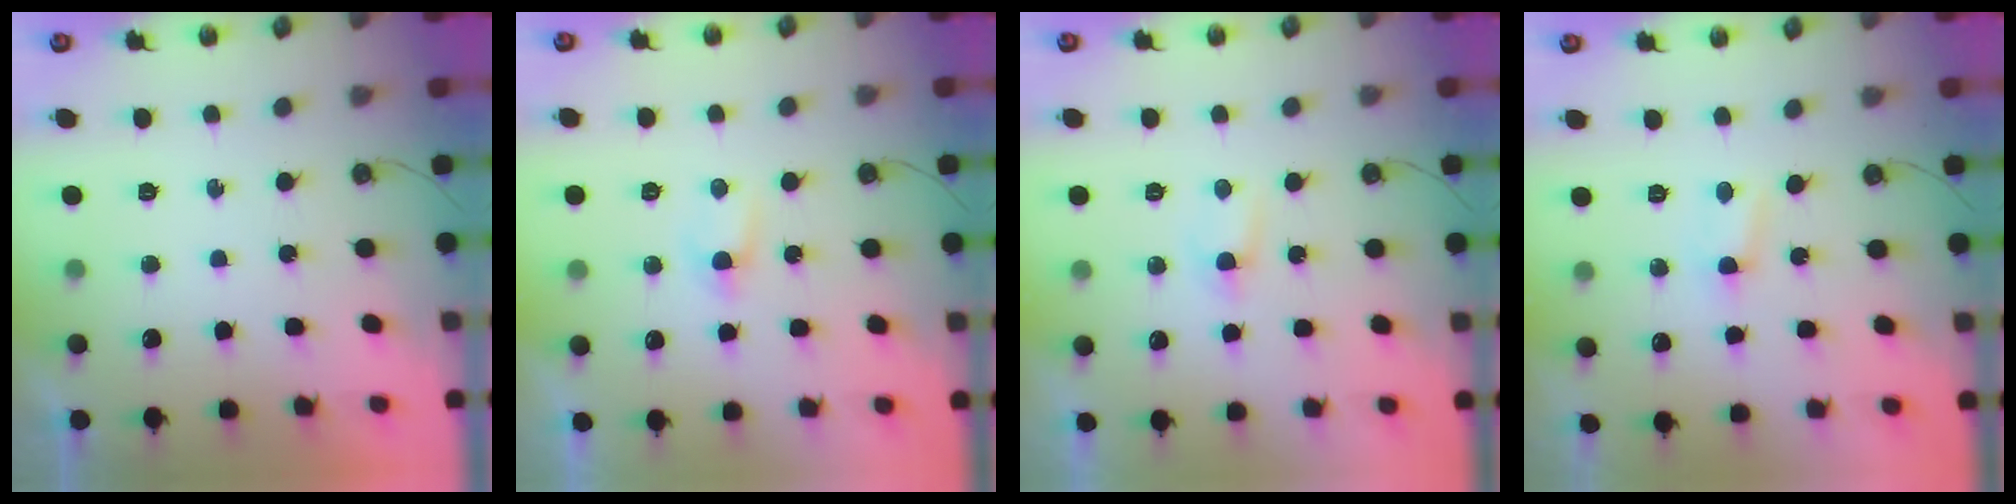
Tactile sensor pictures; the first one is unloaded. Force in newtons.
{"total": 2.7, "press": 2.6, "slide": 0.4}
{"total": 3.0, "press": 2.9, "slide": 0.3}
{"total": 2.6, "press": 2.6, "slide": 0.4}